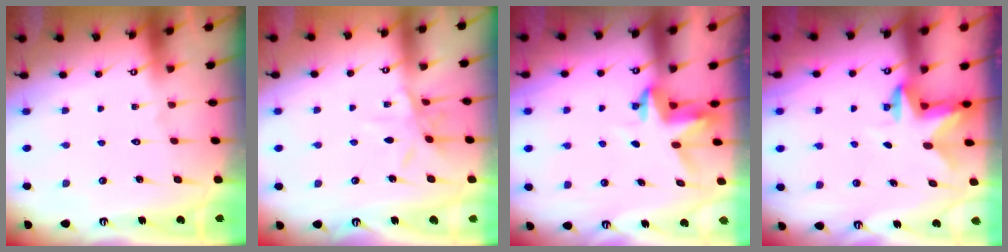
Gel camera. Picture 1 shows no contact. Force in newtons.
{"total": 8.0, "press": 8.0, "slide": 0.7}
{"total": 3.8, "press": 3.8, "slide": 0.3}
{"total": 2.9, "press": 2.9, "slide": 0.5}